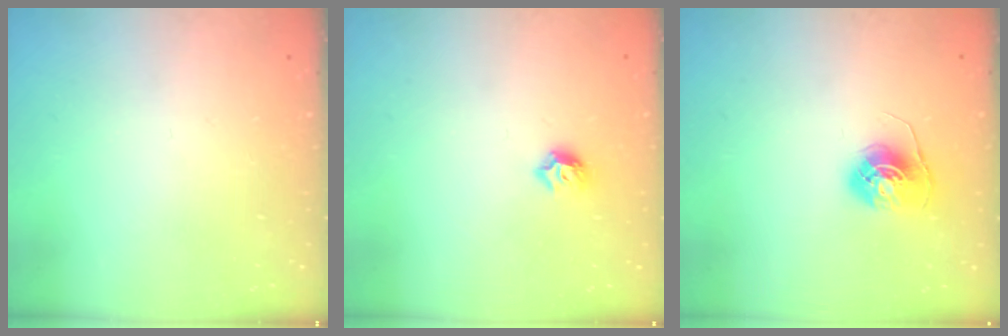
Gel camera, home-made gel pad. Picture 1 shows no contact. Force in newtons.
{"total": 5.6, "press": 5.6, "slide": 0.8}
{"total": 6.9, "press": 6.9, "slide": 0.5}